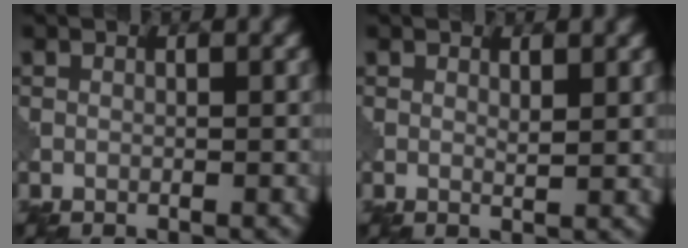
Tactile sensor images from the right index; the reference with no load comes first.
{"total": 0.8, "force": [0.7, 0.2, 0.4], "torque": [-0.009, -0.002, 0.014]}